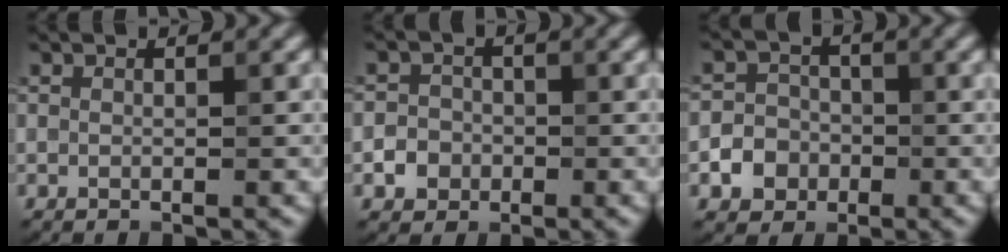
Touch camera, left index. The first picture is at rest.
{"total": 2.0, "force": [-0.8, 1.8, 0.6], "torque": [0.002, 0.007, -0.016]}
{"total": 3.0, "force": [-1.1, 2.6, 1.0], "torque": [0.002, 0.007, -0.029]}